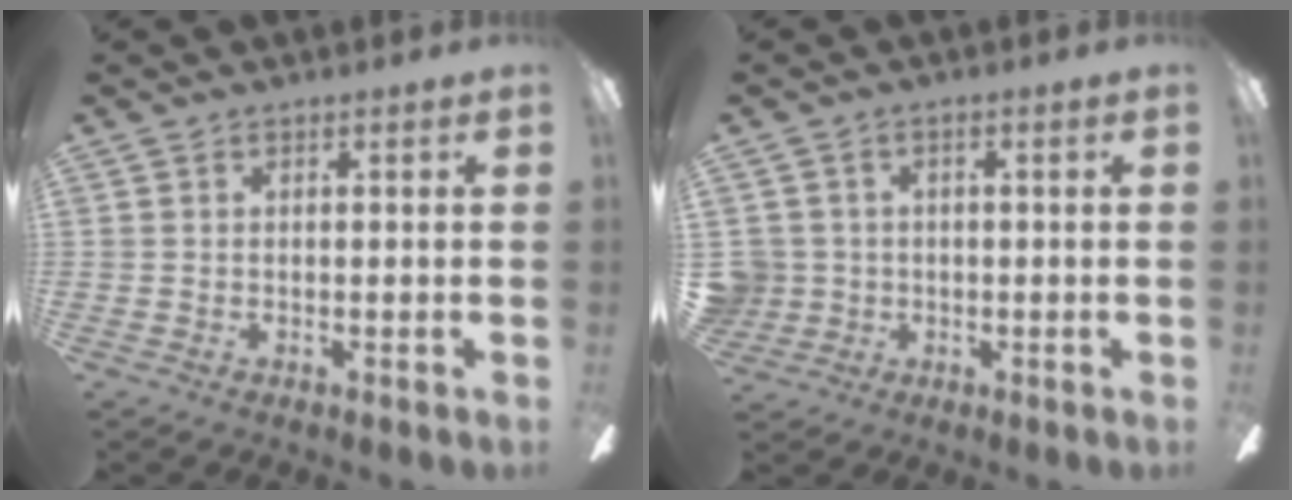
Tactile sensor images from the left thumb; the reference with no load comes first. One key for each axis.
{"total": 4.1, "fx": 0.2, "fy": 4.1, "fz": 0.4, "tx": -0.026, "ty": 0.011, "tz": 0.004}